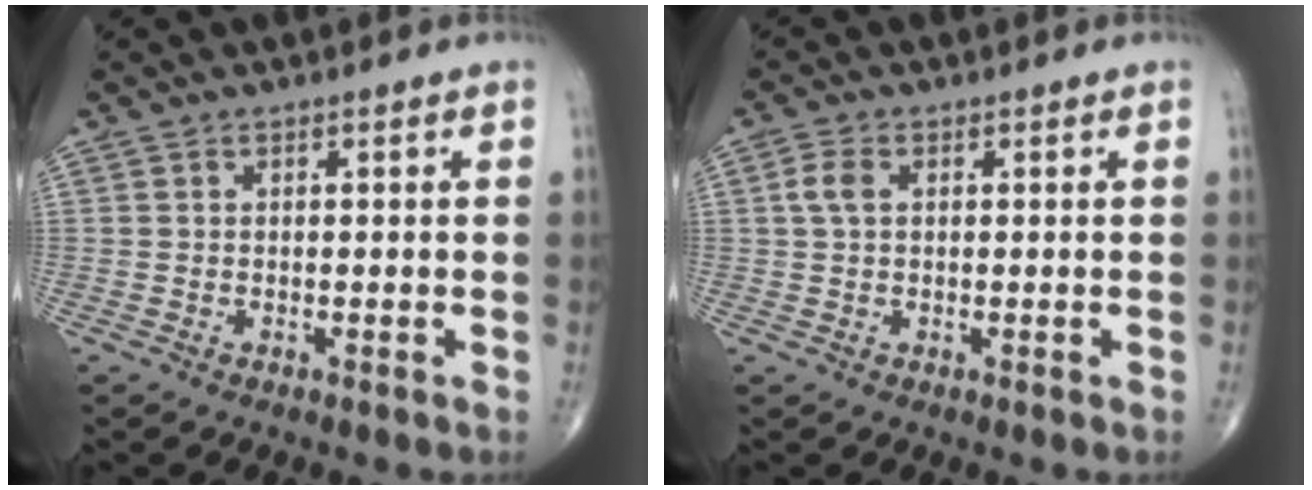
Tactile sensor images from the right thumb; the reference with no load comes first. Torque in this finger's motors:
{"motor_torque": [-0.05, 0.04, 0.40, 0.15, 0.01]}